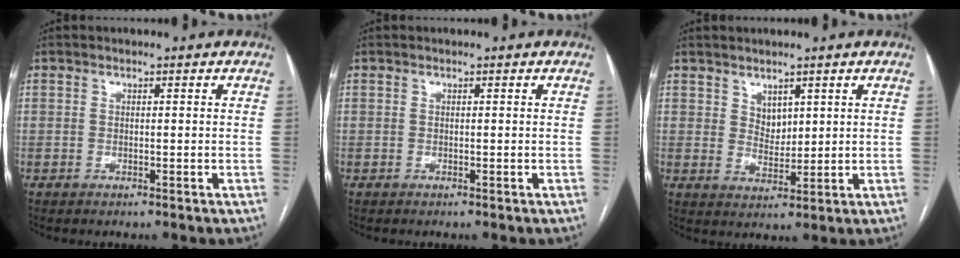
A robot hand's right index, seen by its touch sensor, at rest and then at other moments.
{"total": 0.0}
{"total": 3.2, "force": [1.8, 2.2, 1.6], "torque": [-0.027, -0.003, 0.042]}